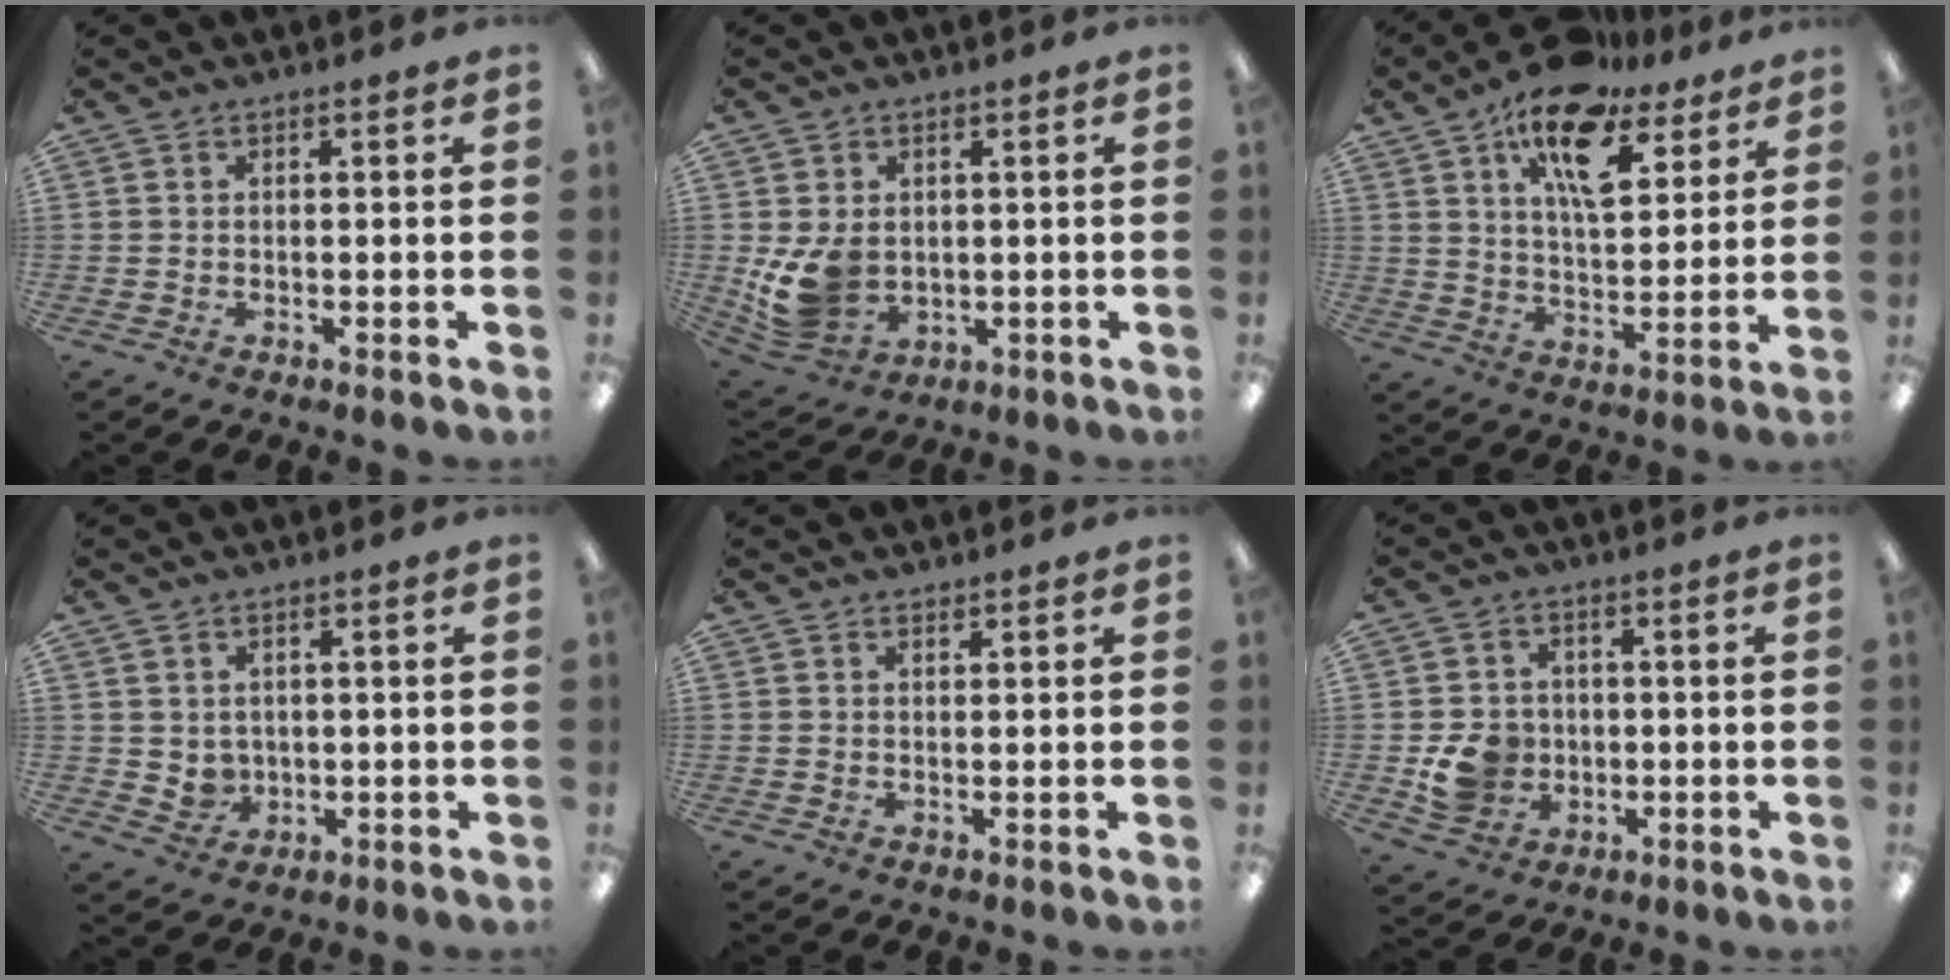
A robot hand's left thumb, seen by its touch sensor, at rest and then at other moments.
{"total": 10.1, "force": [0.4, 8.1, 6.1], "torque": [-0.140, -0.002, 0.012]}
{"total": 15.9, "force": [10.8, 7.0, 9.2], "torque": [-0.154, -0.048, 0.187]}
{"total": 3.7, "force": [2.0, 3.1, 0.5], "torque": [-0.010, -0.009, 0.038]}
{"total": 1.1, "force": [1.0, 0.3, 0.1], "torque": [0.005, -0.004, 0.018]}
{"total": 8.3, "force": [-1.0, 7.6, 3.3], "torque": [-0.062, 0.012, -0.013]}